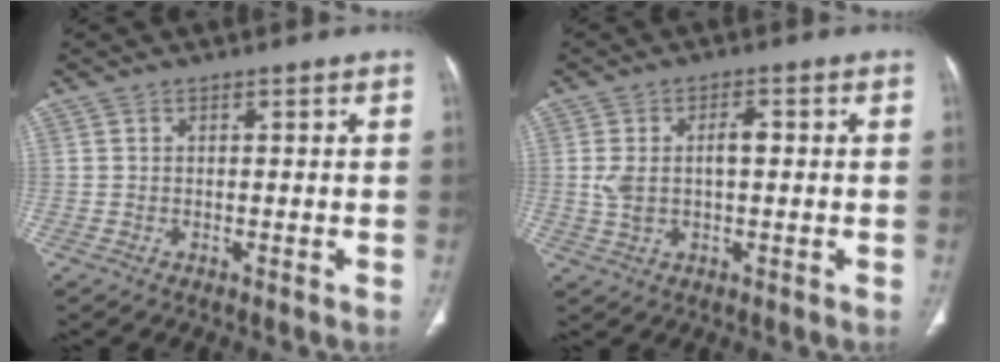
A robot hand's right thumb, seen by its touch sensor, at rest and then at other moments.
{"total": 6.0, "force": [0.4, 3.1, 5.1], "torque": [-0.107, 0.019, 0.009]}